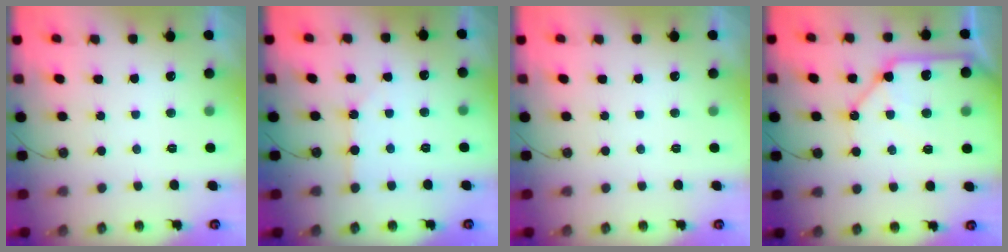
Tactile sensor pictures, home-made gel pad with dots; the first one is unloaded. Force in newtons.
{"total": 1.7, "press": 1.7, "slide": 0.3}
{"total": 0.0}
{"total": 13.8, "press": 13.7, "slide": 1.8}